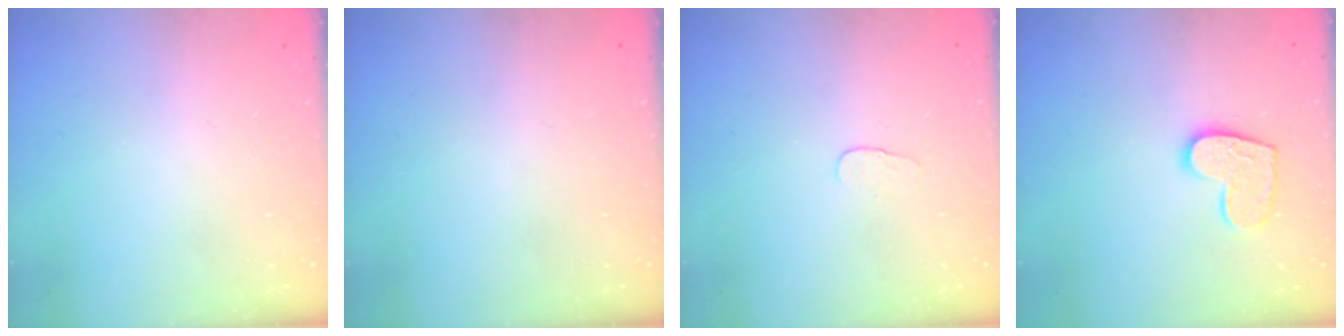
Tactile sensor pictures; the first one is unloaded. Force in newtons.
{"total": 0.0}
{"total": 3.8, "press": 3.8, "slide": 0.3}
{"total": 11.7, "press": 11.7, "slide": 0.8}